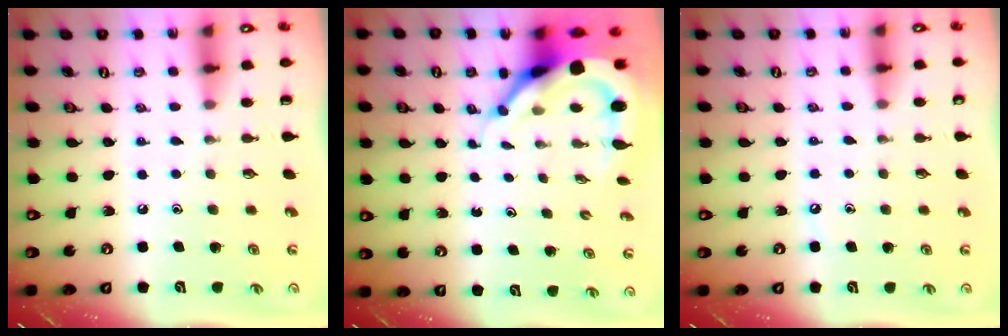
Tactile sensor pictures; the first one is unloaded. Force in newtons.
{"total": 9.5, "press": 9.5, "slide": 1.0}
{"total": 2.7, "press": 2.7, "slide": 0.3}